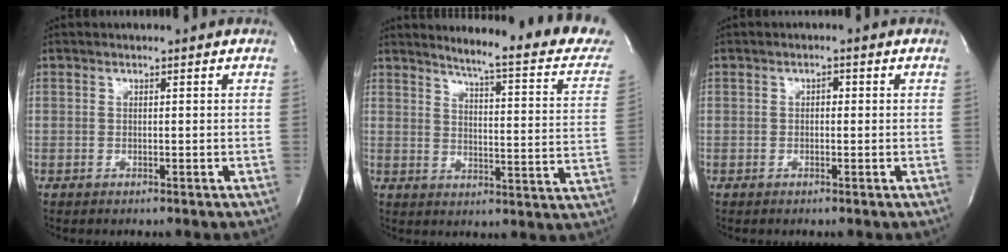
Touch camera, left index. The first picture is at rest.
{"total": 18.8, "force": [16.8, 1.3, 8.4], "torque": [-0.104, -0.068, 0.191]}
{"total": 1.0, "force": [0.0, 0.6, 0.8], "torque": [-0.008, 0.005, -0.003]}